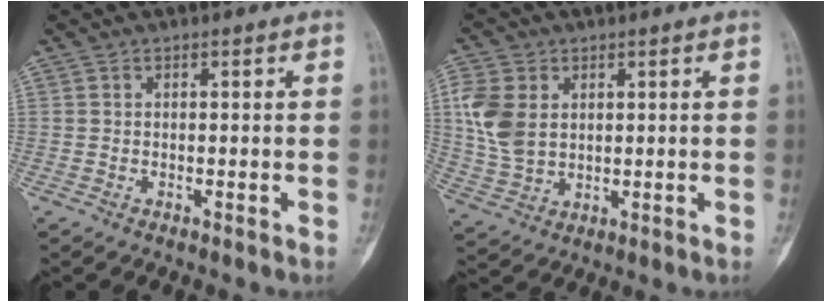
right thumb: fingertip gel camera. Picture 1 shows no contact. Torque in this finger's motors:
{"motor_torque": [0.25, 0.38, 0.61, 0.55, 0.31]}